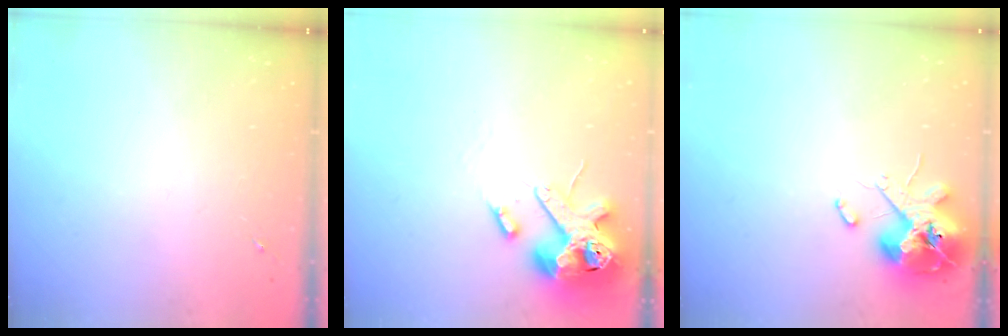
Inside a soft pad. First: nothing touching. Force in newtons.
{"total": 14.2, "press": 14.0, "slide": 2.3}
{"total": 13.9, "press": 13.7, "slide": 2.2}